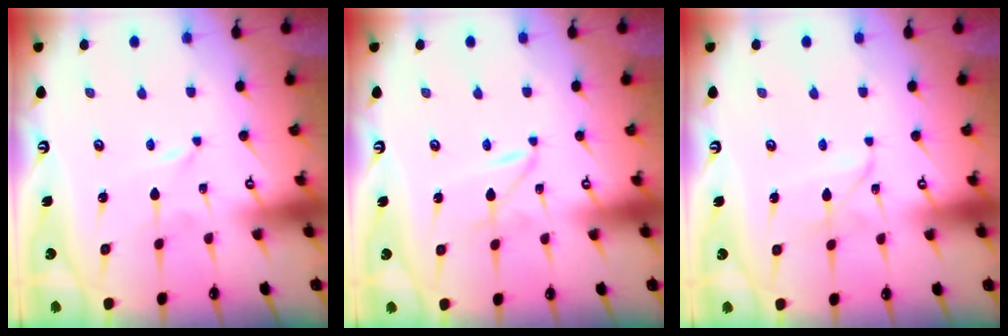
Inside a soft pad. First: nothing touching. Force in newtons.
{"total": 2.3, "press": 2.3, "slide": 0.2}
{"total": 2.5, "press": 2.5, "slide": 0.1}